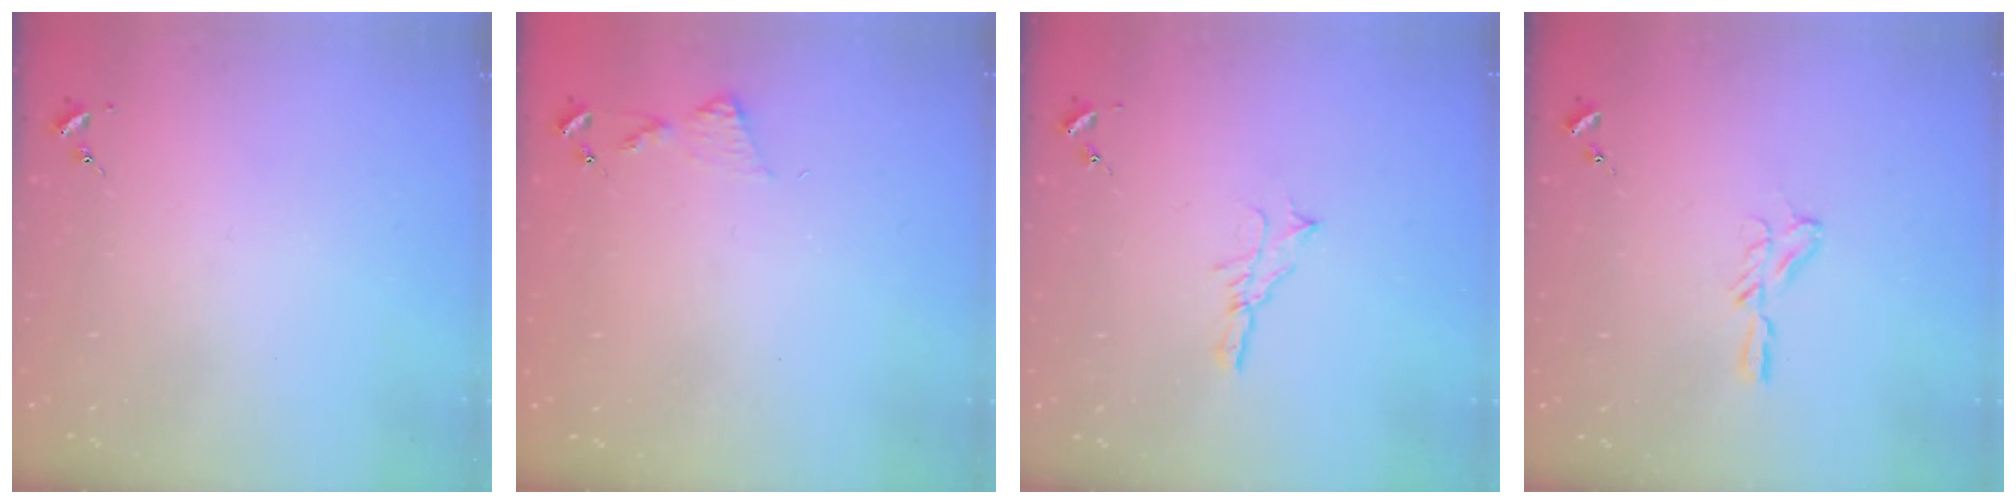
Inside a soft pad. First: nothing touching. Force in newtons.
{"total": 5.0, "press": 5.0, "slide": 0.6}
{"total": 5.7, "press": 5.7, "slide": 0.6}
{"total": 5.6, "press": 5.5, "slide": 0.6}